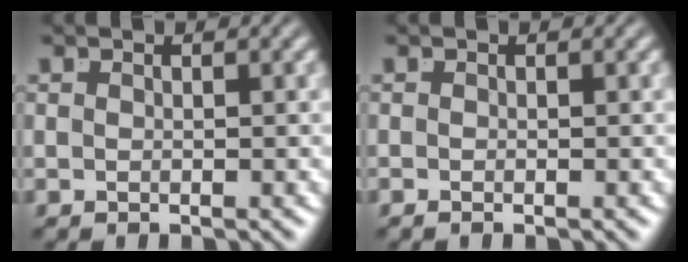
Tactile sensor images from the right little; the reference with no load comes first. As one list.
[{"total": 0.6, "force": [-0.5, -0.3, 0.1], "torque": [-0.001, -0.005, -0.006]}]